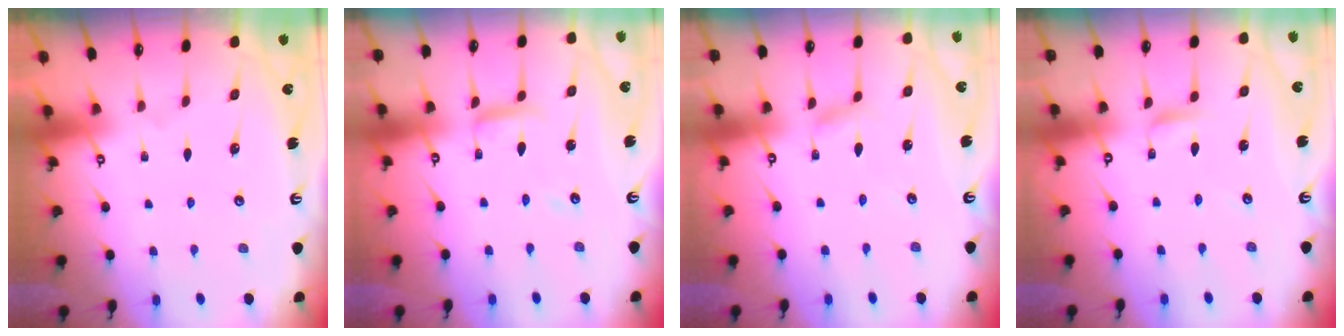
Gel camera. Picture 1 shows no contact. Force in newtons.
{"total": 7.7, "press": 7.7, "slide": 0.3}
{"total": 2.6, "press": 2.6, "slide": 0.3}
{"total": 2.1, "press": 2.1, "slide": 0.2}